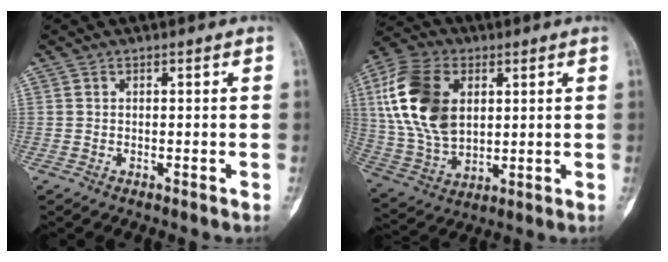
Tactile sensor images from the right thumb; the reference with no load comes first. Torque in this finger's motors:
{"motor_torque": [0.28, 2.79, 0.97, -0.46, 0.66]}